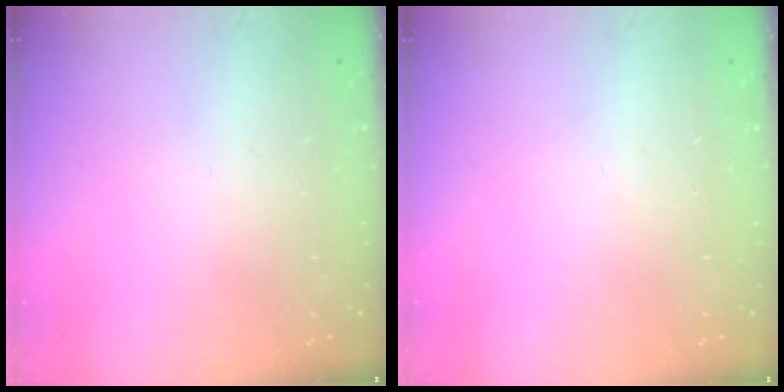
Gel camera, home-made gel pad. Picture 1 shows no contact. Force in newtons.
{"total": 0.0}